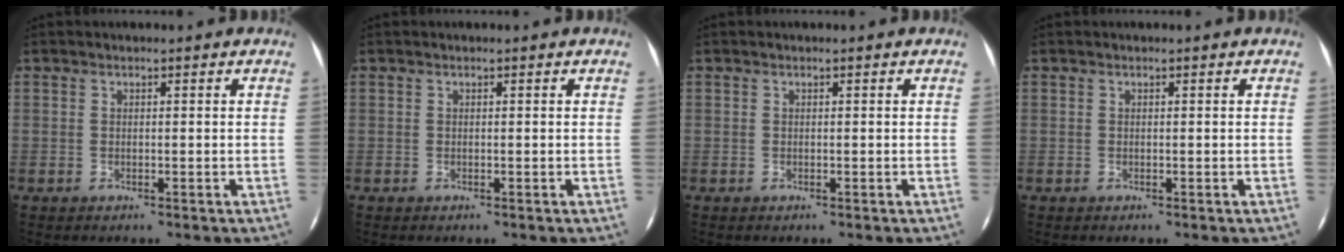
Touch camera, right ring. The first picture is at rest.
{"total": 0.0}
{"total": 0.0}
{"total": 0.0}